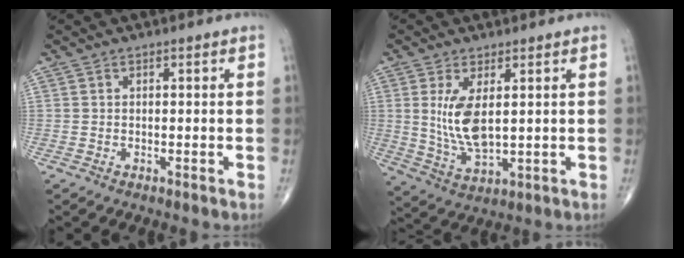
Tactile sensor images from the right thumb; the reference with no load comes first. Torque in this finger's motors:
{"motor_torque": [-0.28, 0.65, 0.41, 0.34, 0.09]}